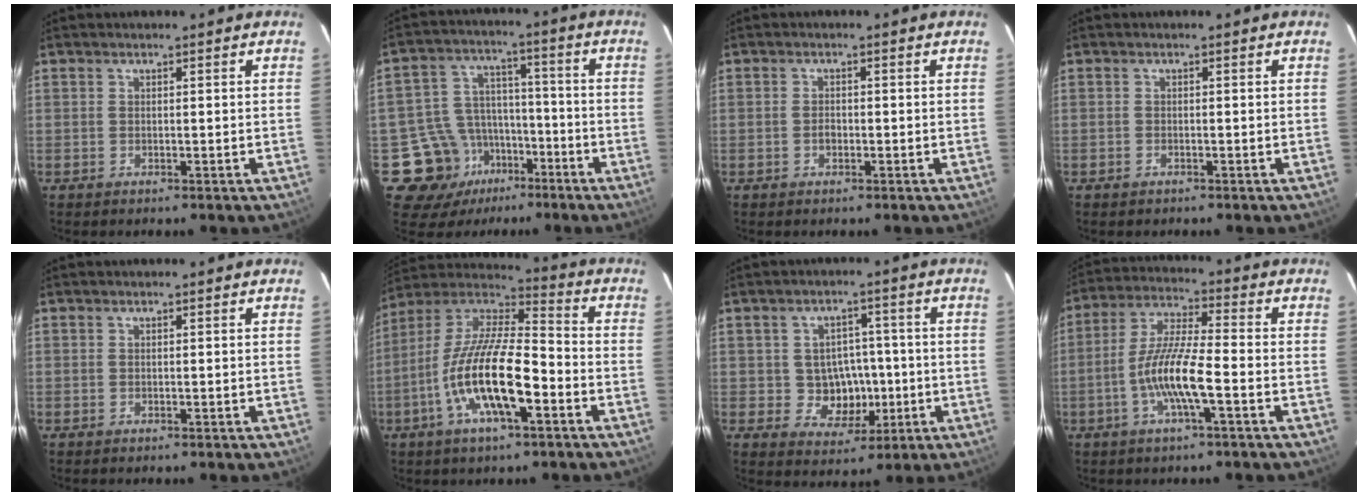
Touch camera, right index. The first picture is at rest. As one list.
[{"total": 12.2, "force": [-7.1, 9.5, 2.8], "torque": [-0.076, 0.039, -0.104]}, {"total": 1.6, "force": [-0.5, 1.2, 0.9], "torque": [-0.016, 0.003, -0.010]}, {"total": 0.8, "force": [-0.6, 0.5, 0.0], "torque": [-0.001, 0.003, -0.010]}, {"total": 0.0}, {"total": 18.0, "force": [-6.6, 5.3, 16.0], "torque": [-0.311, -0.013, -0.130]}, {"total": 7.4, "force": [-1.0, 6.8, 2.9], "torque": [-0.060, 0.015, 0.000]}, {"total": 10.4, "force": [-3.6, 1.0, 9.7], "torque": [-0.202, 0.002, -0.072]}]